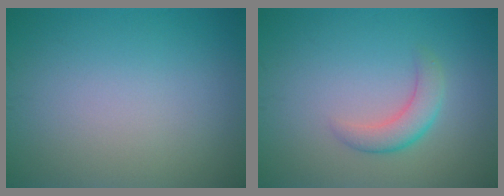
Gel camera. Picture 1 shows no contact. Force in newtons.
{"total": 2.6, "press": 2.6, "slide": 0.1}